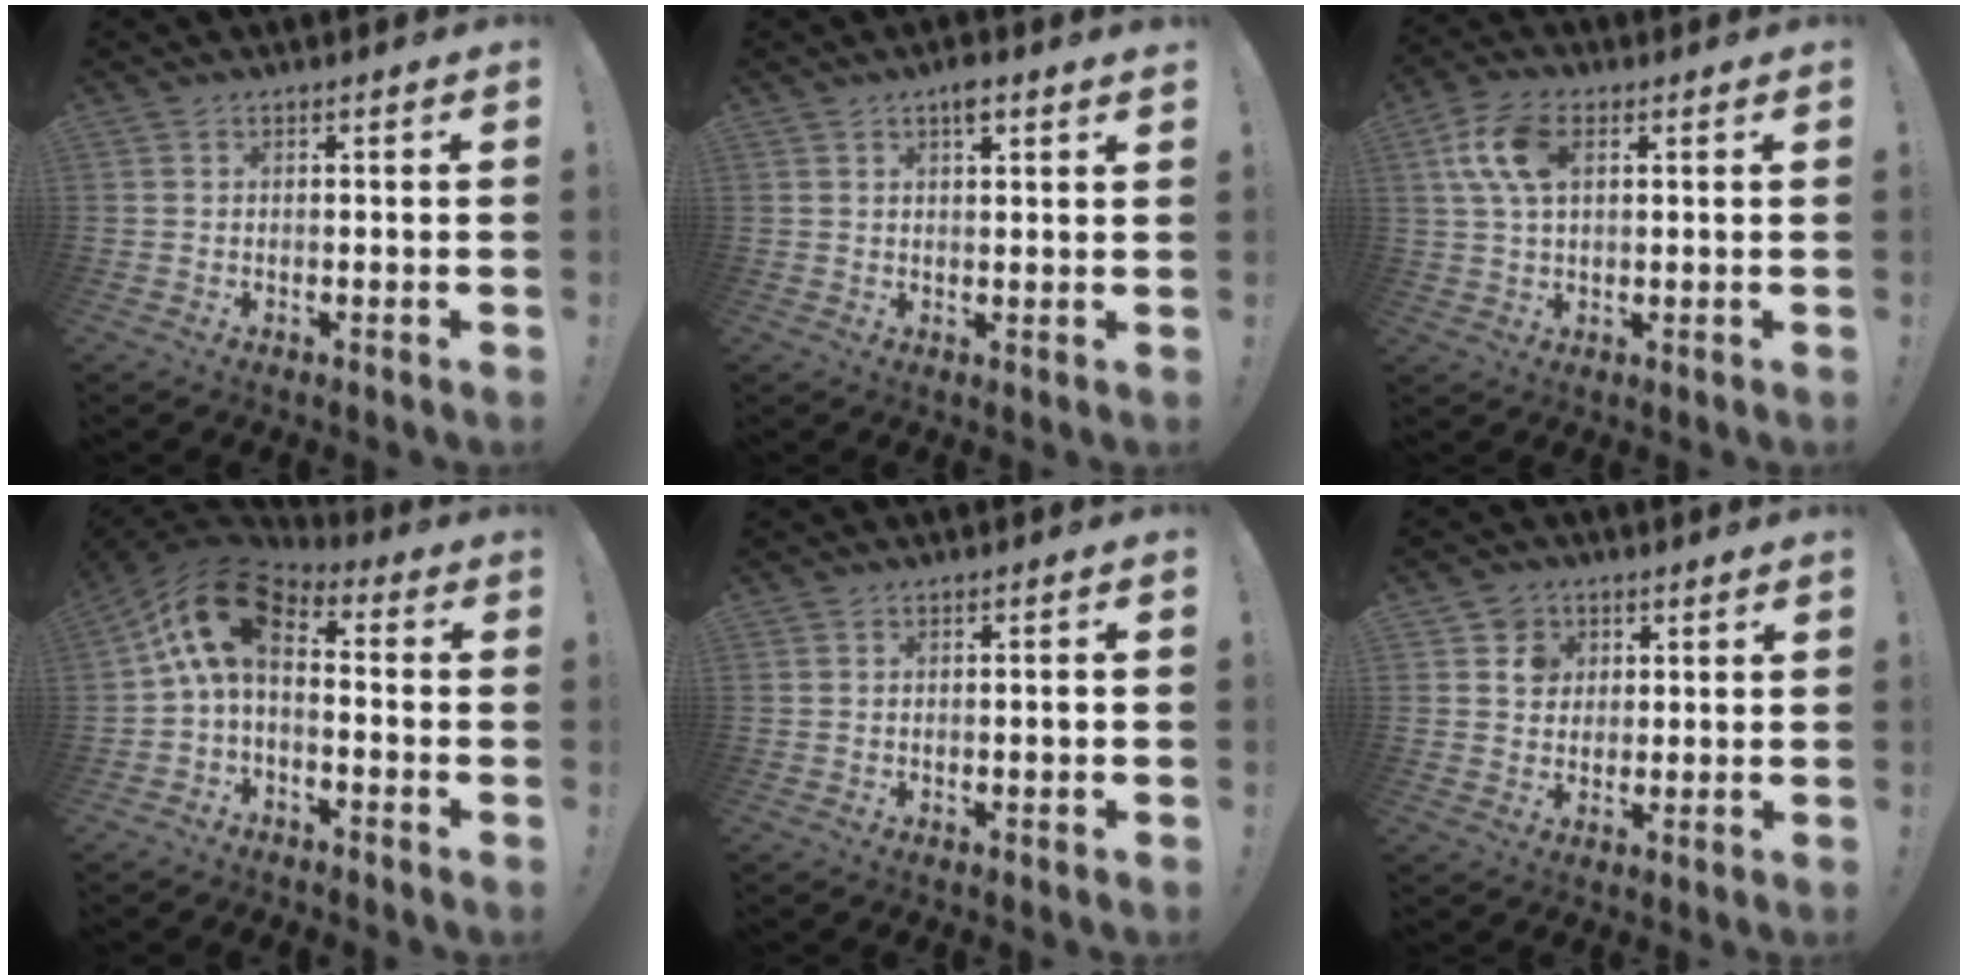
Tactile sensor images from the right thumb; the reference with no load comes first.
{"total": 3.3, "force": [2.0, 0.5, 2.6], "torque": [-0.037, -0.008, 0.030]}
{"total": 10.7, "force": [3.2, 6.2, 8.2], "torque": [-0.157, 0.007, 0.061]}
{"total": 12.0, "force": [2.6, 7.3, 9.1], "torque": [-0.161, -0.003, 0.050]}
{"total": 1.3, "force": [-0.5, -0.2, 1.2], "torque": [-0.021, 0.002, -0.009]}
{"total": 5.4, "force": [1.8, 4.9, 1.3], "torque": [-0.014, -0.004, 0.032]}